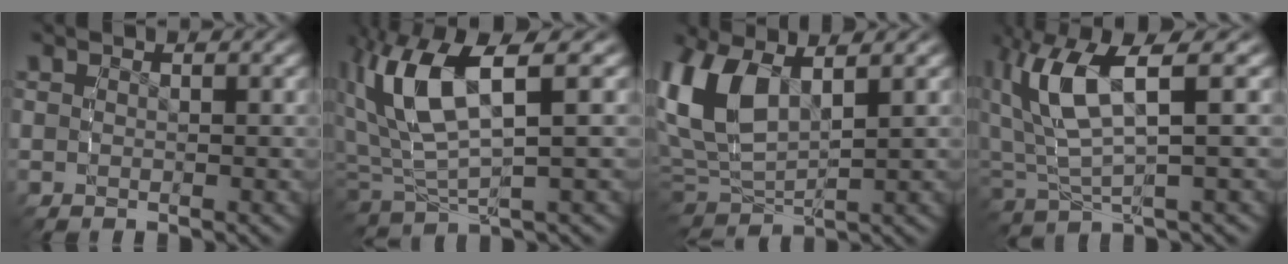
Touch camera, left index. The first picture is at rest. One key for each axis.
{"total": 7.8, "fx": 2.3, "fy": 3.8, "fz": 6.4, "tx": -0.155, "ty": 0.001, "tz": 0.048}
{"total": 8.0, "fx": 1.9, "fy": 5.2, "fz": 5.7, "tx": -0.166, "ty": -0.011, "tz": 0.043}
{"total": 6.2, "fx": 1.8, "fy": 2.6, "fz": 5.4, "tx": -0.132, "ty": -0.001, "tz": 0.039}